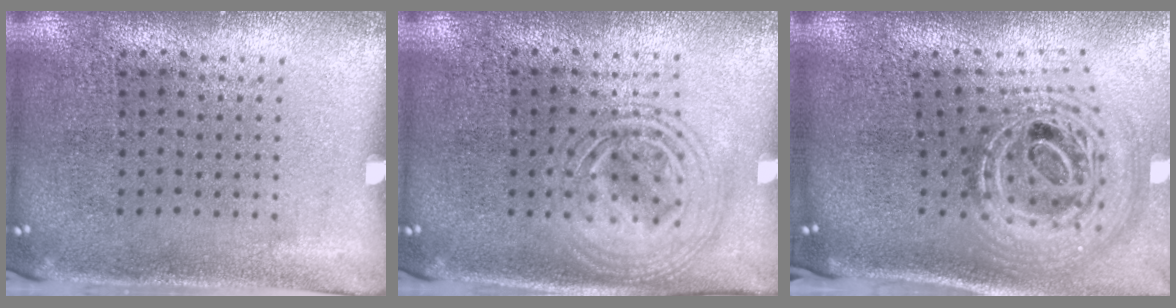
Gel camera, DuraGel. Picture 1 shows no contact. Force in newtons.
{"total": 2.6, "press": 2.6, "slide": 0.3}
{"total": 3.0, "press": 2.0, "slide": 2.2}